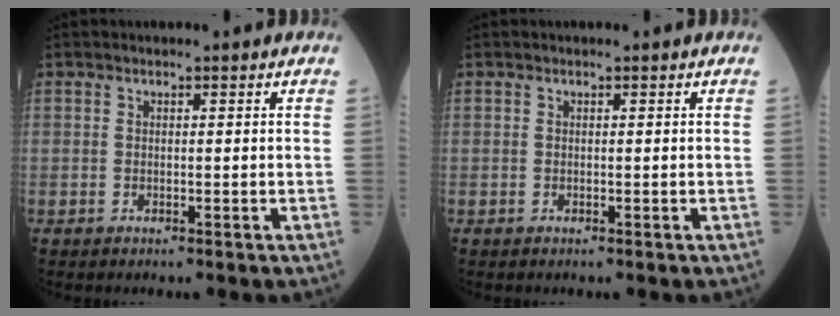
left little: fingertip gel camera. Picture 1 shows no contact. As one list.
[{"total": 0.0}]